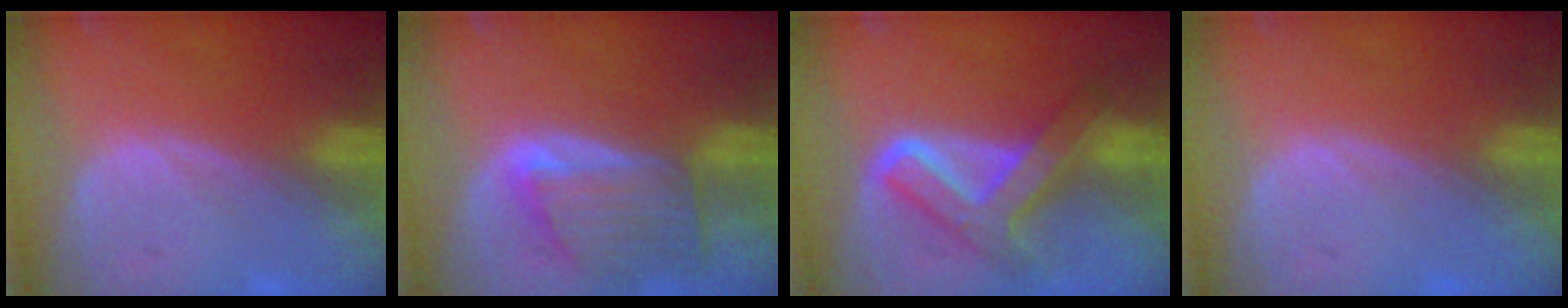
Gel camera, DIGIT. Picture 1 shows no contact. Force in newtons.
{"total": 7.5, "press": 6.9, "slide": 3.1}
{"total": 8.2, "press": 8.2, "slide": 0.7}
{"total": 0.0}